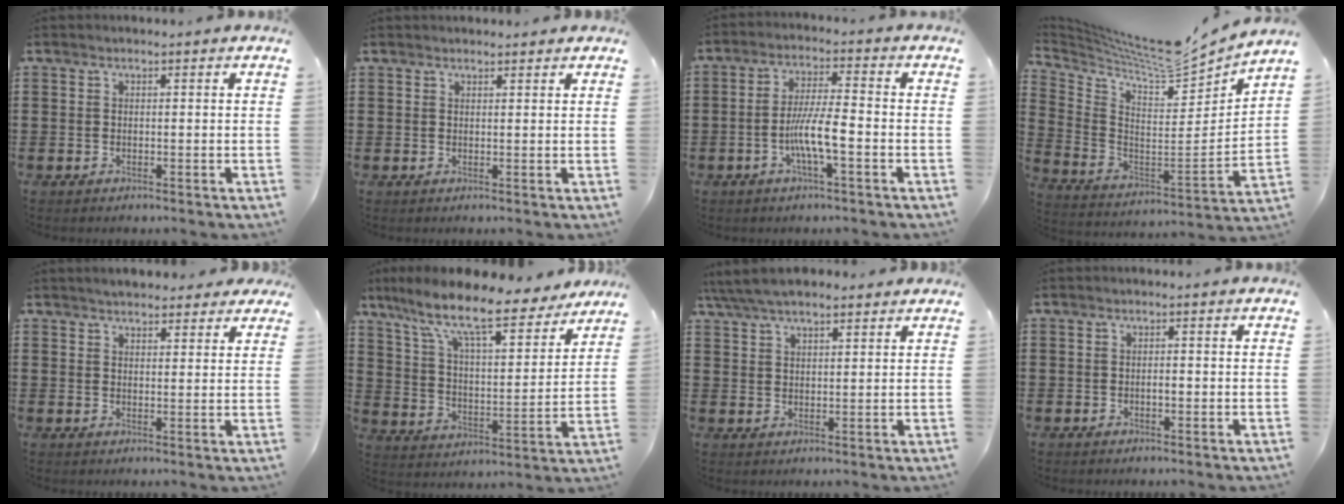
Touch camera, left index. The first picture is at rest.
{"total": 1.1, "force": [1.1, 0.3, 0.2], "torque": [-0.006, 0.002, 0.021]}
{"total": 6.6, "force": [-2.2, 1.1, 6.2], "torque": [-0.124, -0.003, -0.047]}
{"total": 8.1, "force": [7.5, 0.9, 2.8], "torque": [-0.087, -0.063, 0.124]}
{"total": 3.4, "force": [3.2, 0.8, 0.7], "torque": [-0.022, -0.002, 0.061]}
{"total": 11.9, "force": [9.5, 2.0, 6.9], "torque": [-0.169, -0.052, 0.160]}
{"total": 5.7, "force": [4.9, 1.6, 2.4], "torque": [-0.062, -0.004, 0.090]}
{"total": 0.9, "force": [-0.1, 0.3, 0.9], "torque": [-0.018, -0.003, -0.001]}